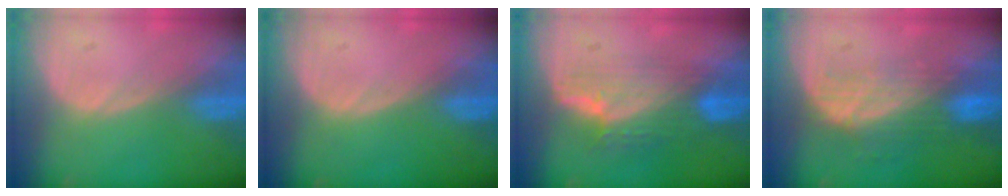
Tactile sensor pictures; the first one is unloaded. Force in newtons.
{"total": 0.0}
{"total": 7.5, "press": 6.9, "slide": 3.0}
{"total": 7.6, "press": 6.8, "slide": 3.3}